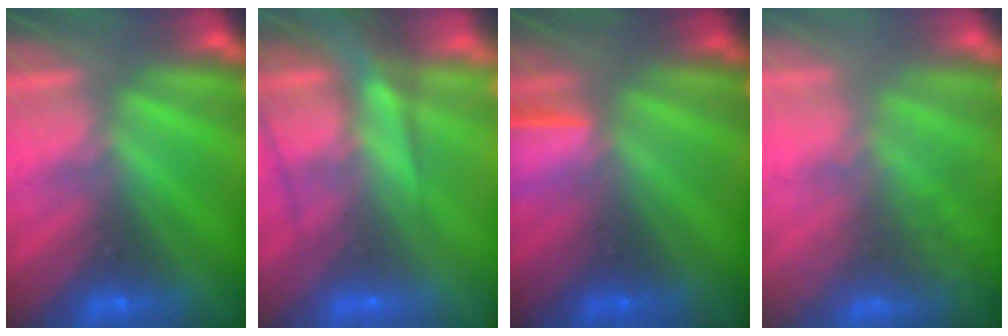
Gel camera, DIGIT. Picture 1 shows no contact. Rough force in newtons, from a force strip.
{"total": 7.4}
{"total": 1.4}
{"total": 7.7}